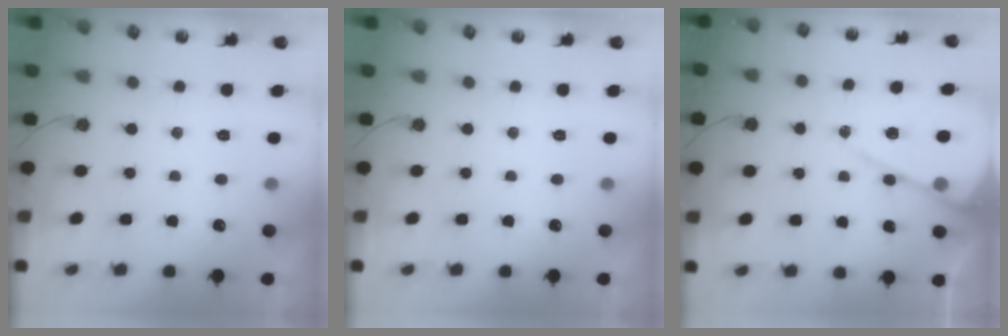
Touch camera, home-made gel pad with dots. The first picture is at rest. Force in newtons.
{"total": 0.0}
{"total": 11.7, "press": 11.7, "slide": 1.1}